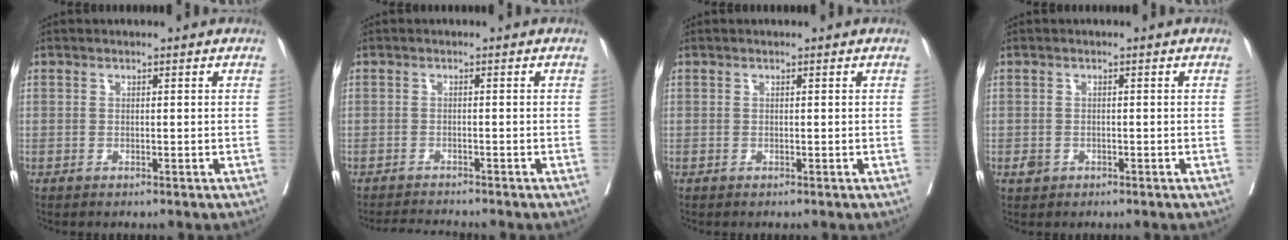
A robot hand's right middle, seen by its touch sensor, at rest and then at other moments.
{"total": 2.7, "force": [-2.6, -0.7, 0.2], "torque": [-0.004, -0.016, -0.044]}
{"total": 0.0}
{"total": 1.4, "force": [-0.6, 1.1, 0.4], "torque": [-0.006, 0.004, -0.006]}